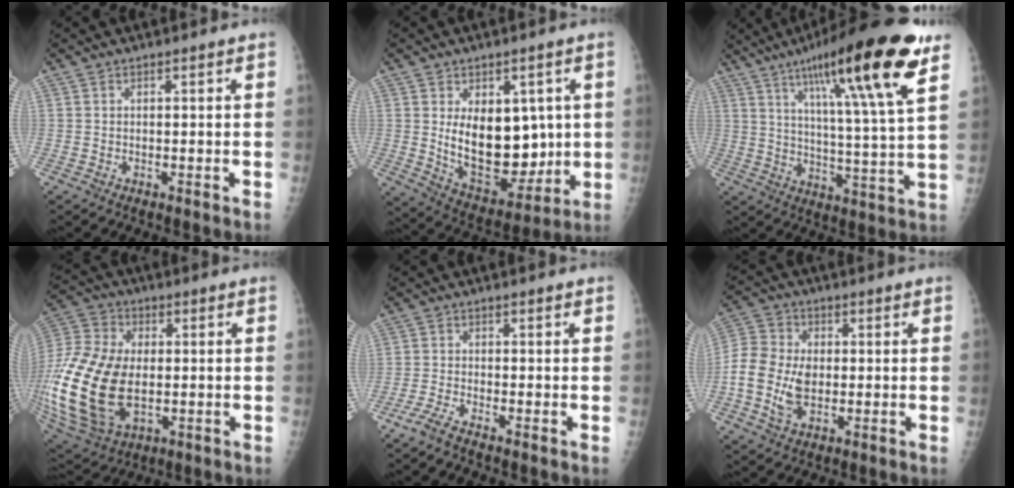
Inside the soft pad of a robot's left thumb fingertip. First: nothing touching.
{"total": 16.0, "force": [1.7, 10.0, 12.3], "torque": [-0.138, -0.031, 0.053]}
{"total": 22.6, "force": [12.4, 2.3, 18.7], "torque": [-0.280, -0.039, 0.187]}
{"total": 26.8, "force": [-2.8, 16.7, 20.8], "torque": [-0.484, -0.015, -0.031]}
{"total": 3.1, "force": [-2.7, 0.0, 1.4], "torque": [-0.047, 0.002, -0.063]}
{"total": 11.3, "force": [-1.6, 7.9, 7.9], "torque": [-0.156, 0.015, -0.035]}